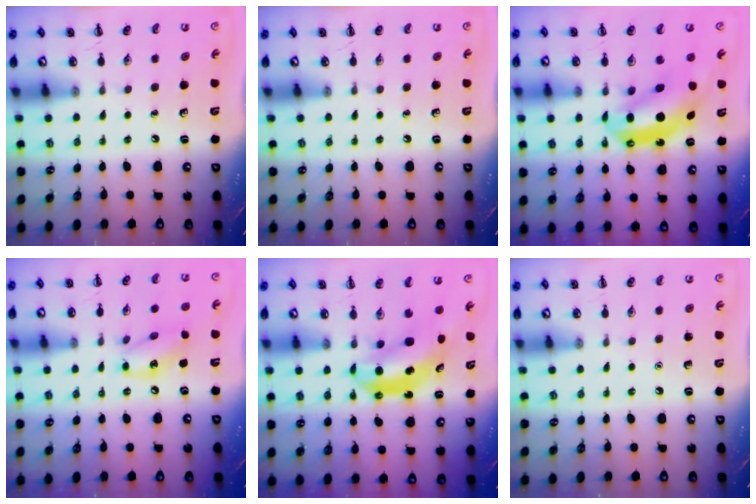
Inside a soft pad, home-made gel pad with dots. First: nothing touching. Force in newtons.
{"total": 0.0}
{"total": 9.9, "press": 9.6, "slide": 2.4}
{"total": 10.8, "press": 10.7, "slide": 1.7}
{"total": 6.6, "press": 6.5, "slide": 1.3}
{"total": 1.6, "press": 1.6, "slide": 0.1}